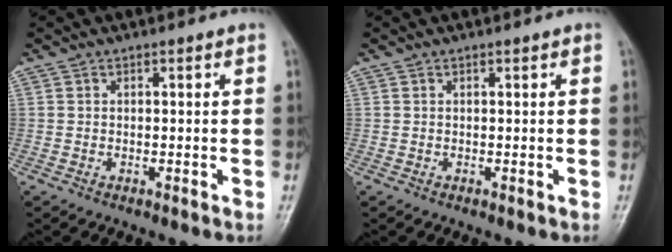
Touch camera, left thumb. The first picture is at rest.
{"total": 0.0}